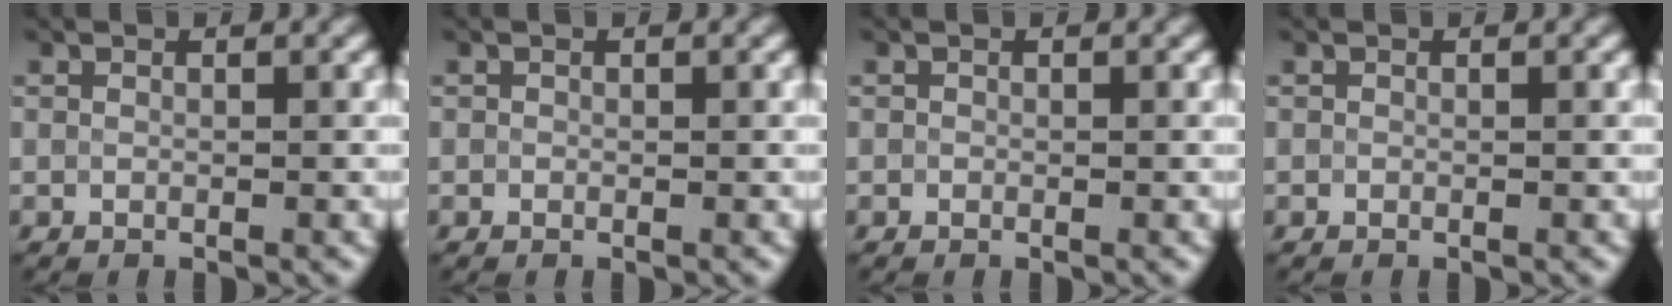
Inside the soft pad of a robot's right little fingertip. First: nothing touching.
{"total": 0.0}
{"total": 0.0}
{"total": 0.0}